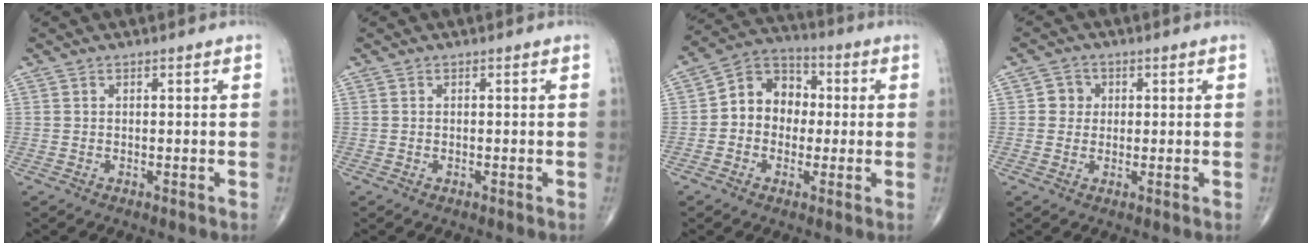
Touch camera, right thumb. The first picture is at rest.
{"total": 0.0}
{"total": 10.3, "force": [0.1, 8.5, 5.8], "torque": [-0.057, 0.033, -0.014]}
{"total": 3.2, "force": [0.5, 3.1, 0.9], "torque": [0.009, 0.005, 0.001]}